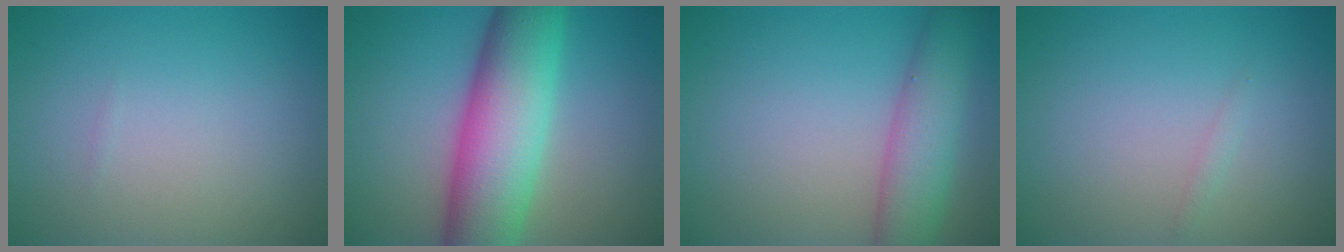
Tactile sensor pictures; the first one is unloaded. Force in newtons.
{"total": 11.2, "press": 11.2, "slide": 0.4}
{"total": 5.5, "press": 5.5, "slide": 0.2}
{"total": 0.6, "press": 0.6, "slide": 0.0}